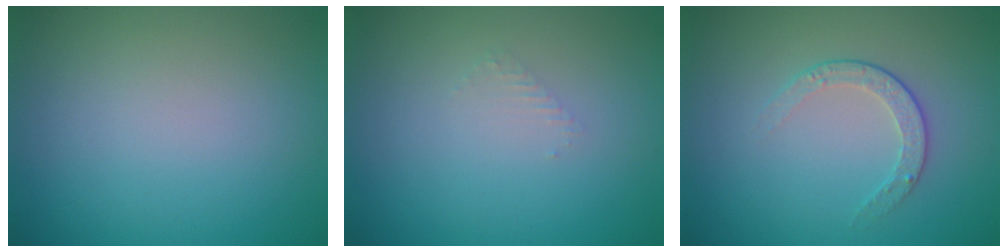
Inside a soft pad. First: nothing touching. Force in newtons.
{"total": 0.8, "press": 0.8, "slide": 0.3}
{"total": 2.1, "press": 1.4, "slide": 1.5}